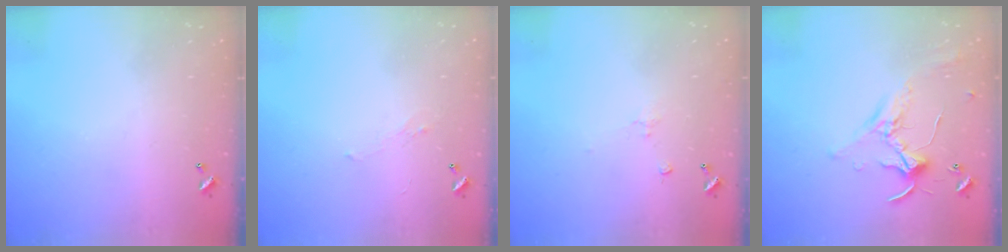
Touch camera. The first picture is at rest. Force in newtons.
{"total": 1.3, "press": 1.1, "slide": 0.7}
{"total": 1.1, "press": 0.9, "slide": 0.5}
{"total": 0.9, "press": 0.8, "slide": 0.4}